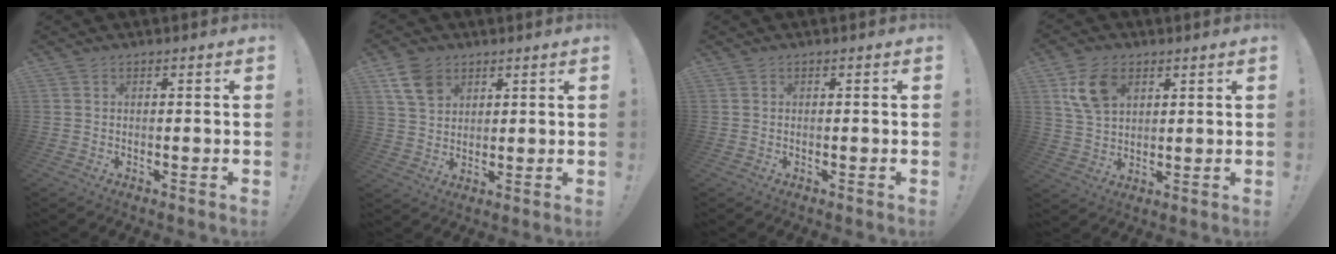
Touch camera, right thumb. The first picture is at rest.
{"total": 9.0, "force": [4.9, 6.3, 4.3], "torque": [-0.084, -0.015, 0.097]}
{"total": 0.0}
{"total": 10.2, "force": [4.6, 6.7, 6.1], "torque": [-0.104, 0.001, 0.092]}